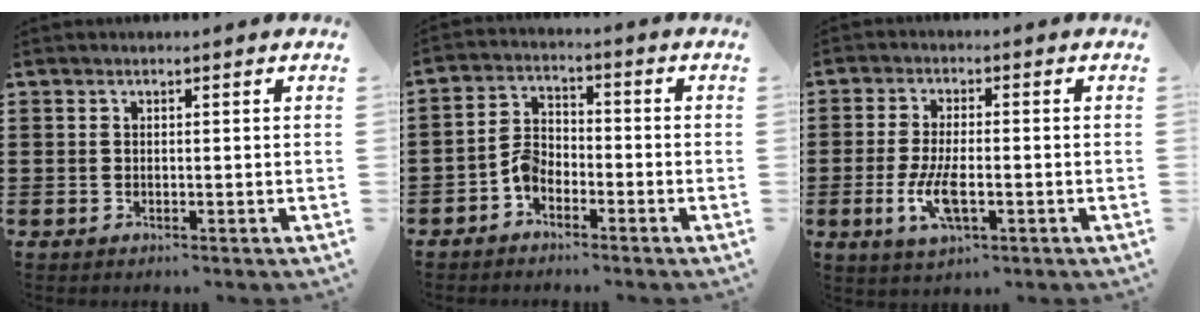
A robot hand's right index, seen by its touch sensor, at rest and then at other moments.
{"total": 4.2, "force": [-2.4, 2.6, 2.2], "torque": [-0.057, 0.009, -0.052]}
{"total": 6.5, "force": [-1.9, 2.5, 5.7], "torque": [-0.127, -0.010, -0.037]}